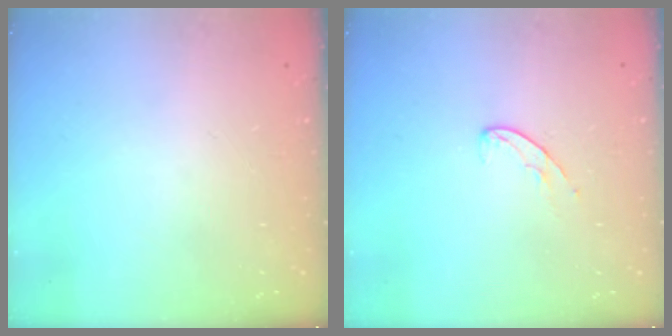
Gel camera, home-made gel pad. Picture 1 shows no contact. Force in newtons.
{"total": 5.4, "press": 5.4, "slide": 0.4}